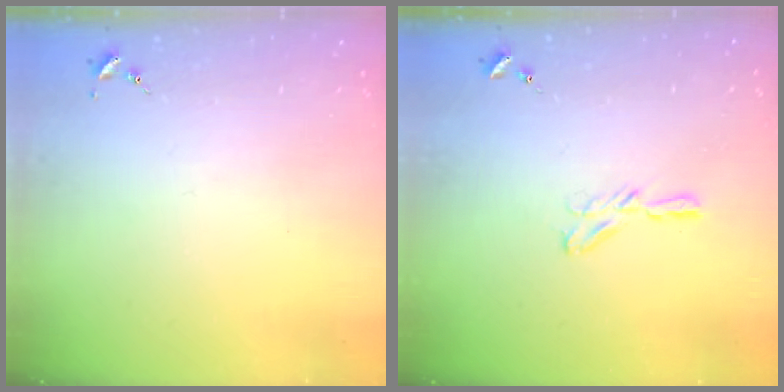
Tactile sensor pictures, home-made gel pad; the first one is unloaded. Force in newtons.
{"total": 4.4, "press": 4.3, "slide": 0.4}